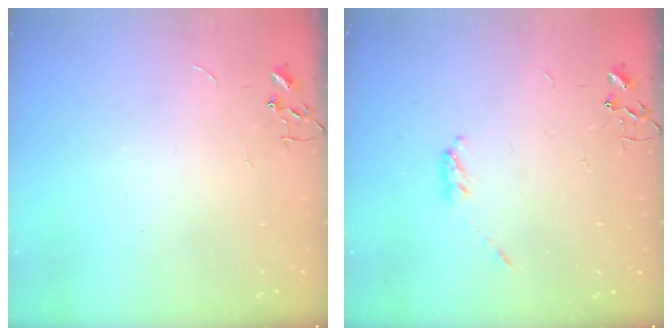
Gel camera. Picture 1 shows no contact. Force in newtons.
{"total": 3.1, "press": 3.1, "slide": 0.5}